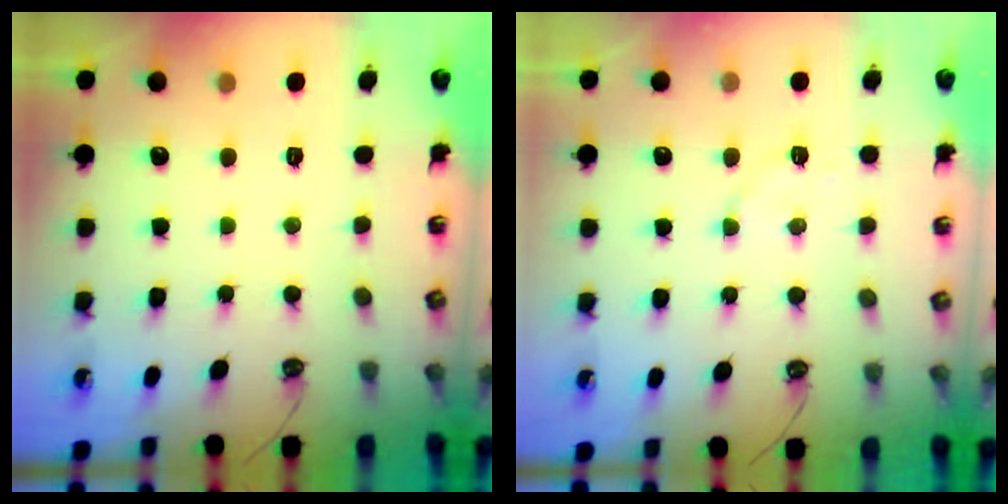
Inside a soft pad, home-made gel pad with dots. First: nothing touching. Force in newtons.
{"total": 3.0, "press": 2.8, "slide": 1.1}